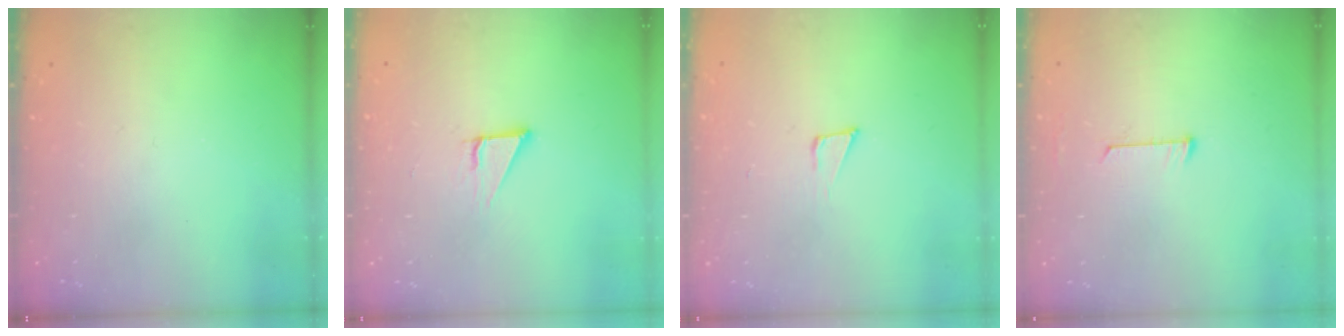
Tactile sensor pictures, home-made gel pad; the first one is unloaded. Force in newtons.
{"total": 2.9, "press": 2.9, "slide": 0.1}
{"total": 4.6, "press": 4.5, "slide": 0.8}
{"total": 5.9, "press": 5.9, "slide": 0.4}